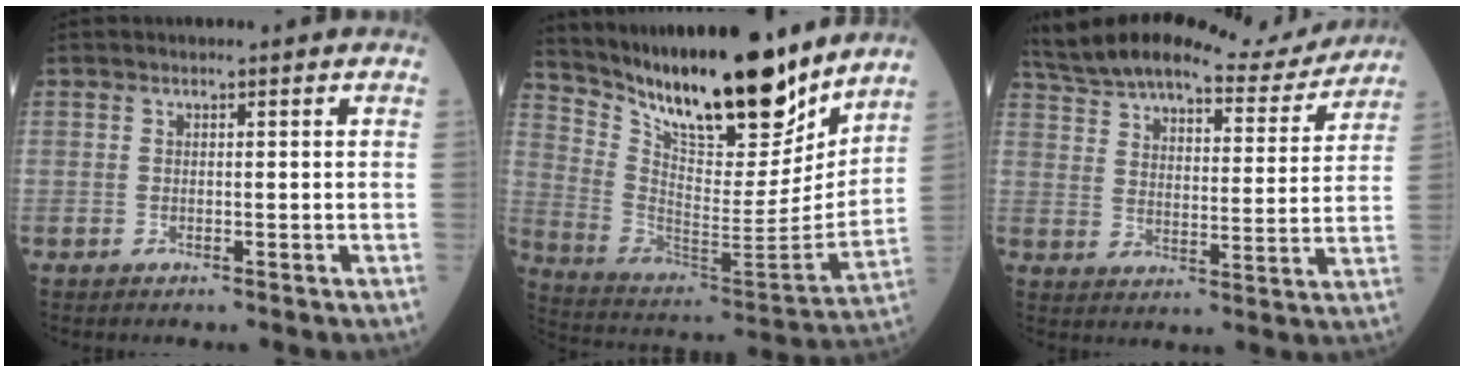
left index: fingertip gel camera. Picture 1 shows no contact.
{"total": 26.7, "force": [21.6, 6.5, 14.4], "torque": [-0.248, -0.032, 0.339]}
{"total": 21.5, "force": [19.7, 4.4, 7.6], "torque": [-0.137, -0.002, 0.279]}